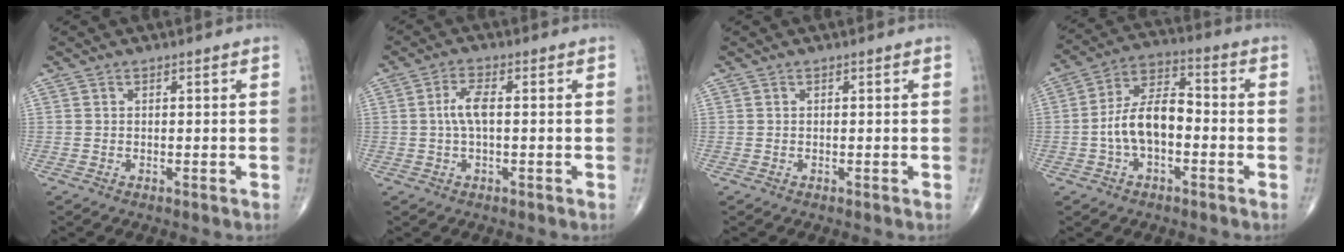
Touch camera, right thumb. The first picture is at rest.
{"total": 4.1, "force": [0.1, 1.4, 3.8], "torque": [-0.090, 0.009, -0.001]}
{"total": 0.0}
{"total": 10.7, "force": [-2.0, 5.9, 8.8], "torque": [-0.156, 0.043, -0.047]}